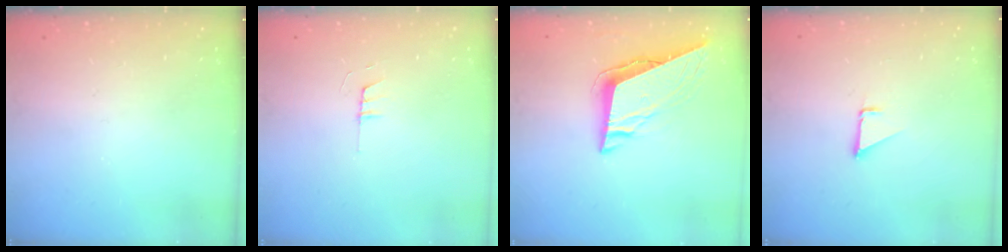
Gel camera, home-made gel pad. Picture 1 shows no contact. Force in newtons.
{"total": 4.0, "press": 4.0, "slide": 0.4}
{"total": 8.6, "press": 8.5, "slide": 1.3}
{"total": 1.4, "press": 1.3, "slide": 0.1}